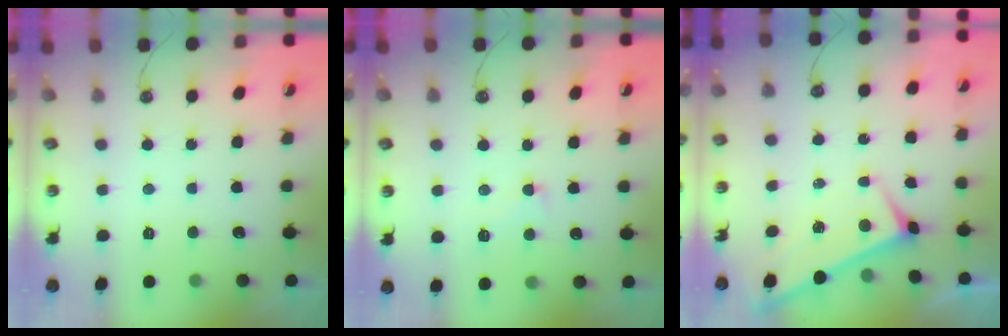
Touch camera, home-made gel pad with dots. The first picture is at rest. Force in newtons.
{"total": 1.3, "press": 0.3, "slide": 1.3}
{"total": 1.4, "press": 1.3, "slide": 0.5}